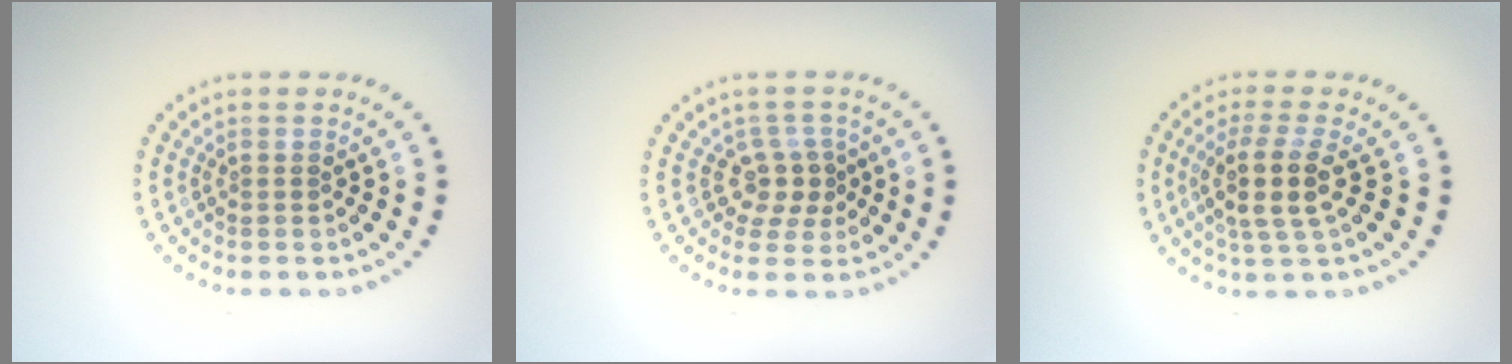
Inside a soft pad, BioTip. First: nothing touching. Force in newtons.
{"total": 2.5, "press": 1.9, "slide": 1.6}
{"total": 3.7, "press": 3.0, "slide": 2.1}